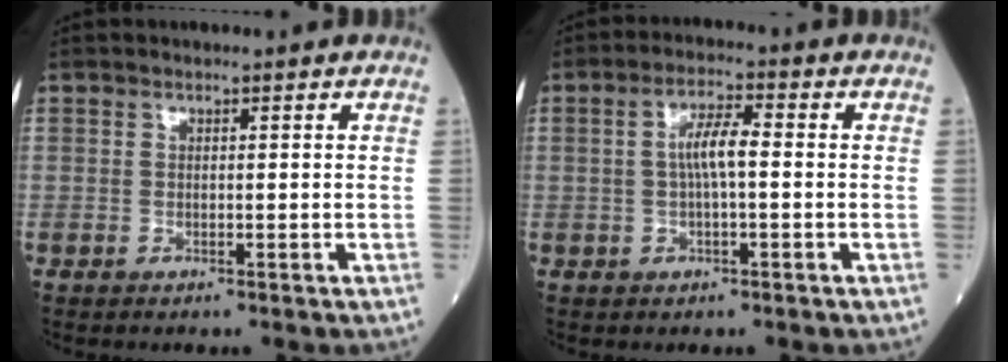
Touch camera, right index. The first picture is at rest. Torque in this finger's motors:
{"motor_torque": [0.57, 0.11, 0.42, 0.12]}